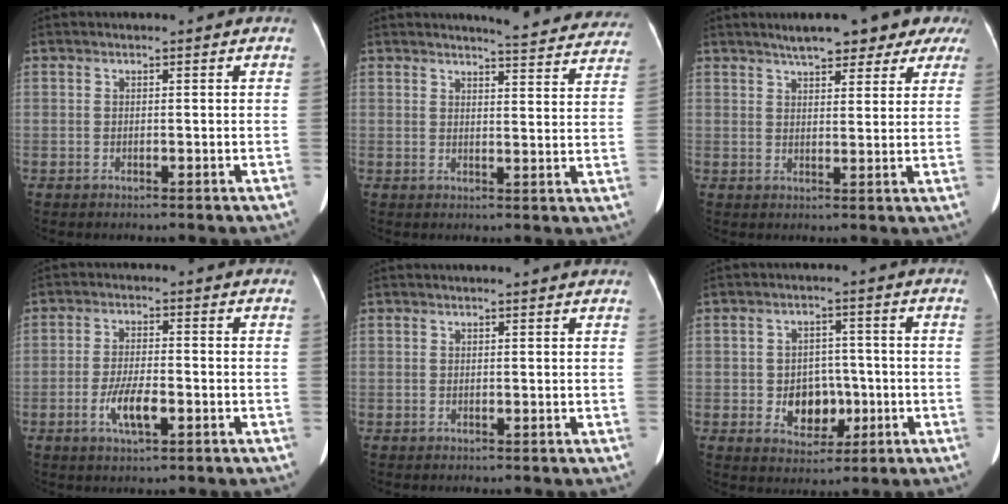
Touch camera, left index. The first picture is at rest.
{"total": 13.5, "force": [13.1, 1.6, 2.8], "torque": [-0.014, -0.051, 0.125]}
{"total": 11.3, "force": [8.8, 3.6, 6.2], "torque": [-0.067, 0.024, 0.102]}
{"total": 5.4, "force": [-2.1, 1.4, 4.7], "torque": [-0.099, -0.003, -0.035]}
{"total": 2.4, "force": [2.3, -0.2, 0.6], "torque": [-0.011, 0.006, 0.020]}
{"total": 6.4, "force": [-1.3, 4.8, 4.1], "torque": [-0.066, 0.010, -0.011]}